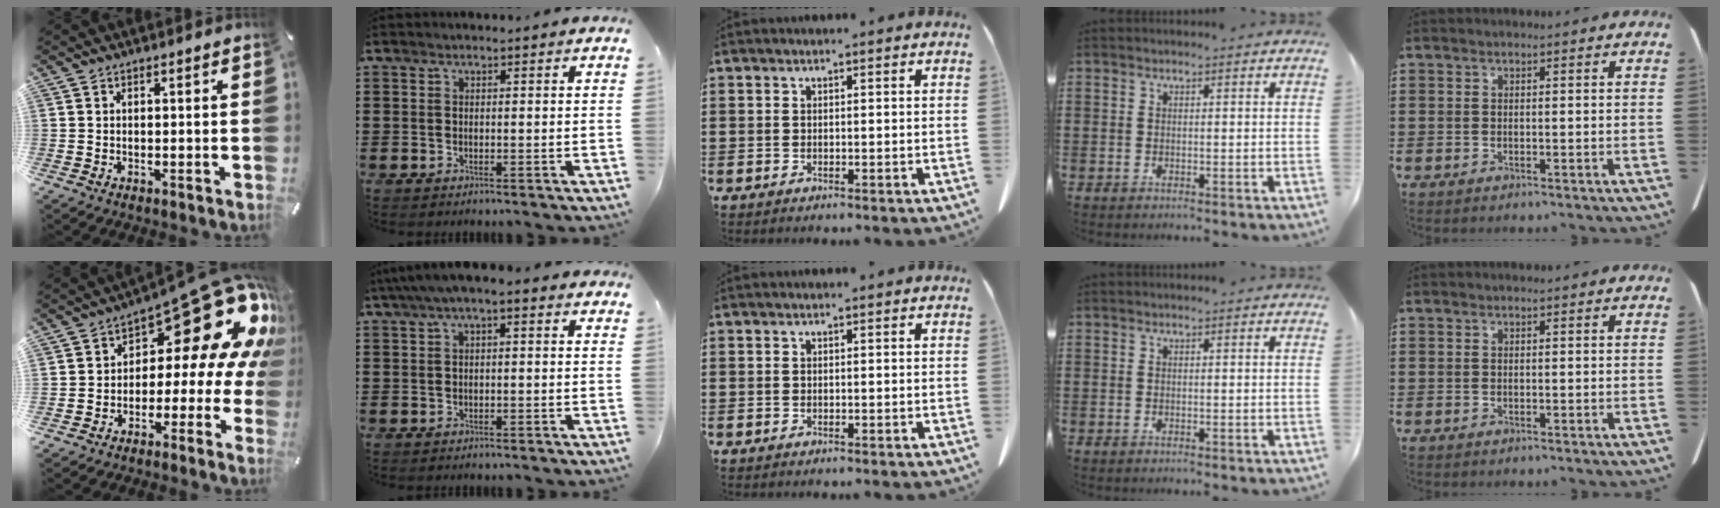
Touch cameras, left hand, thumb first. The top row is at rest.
{"thumb": {"total": 20.9, "force": [9.0, 9.8, 16.1], "torque": [-0.202, -0.073, 0.149]}, "index": {"total": 2.1, "force": [-0.4, 0.6, 2.0], "torque": [-0.041, 0.002, -0.012]}}